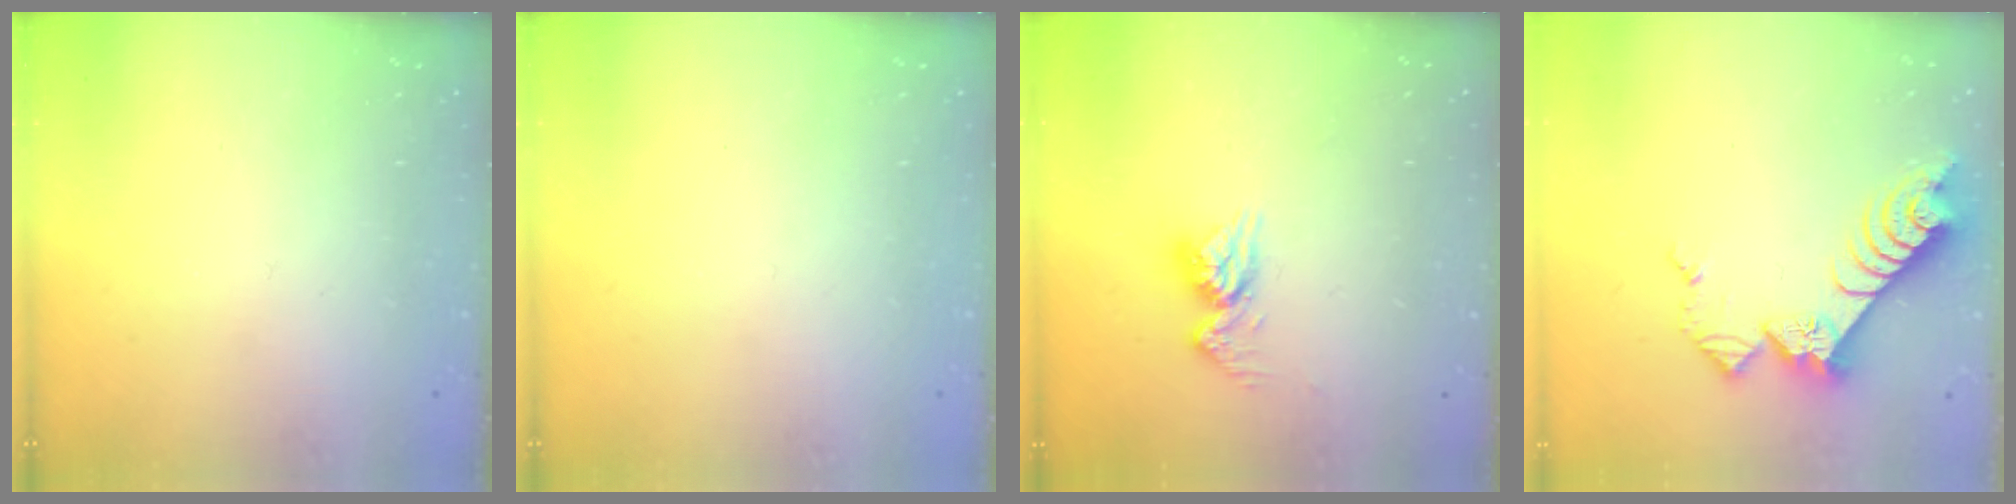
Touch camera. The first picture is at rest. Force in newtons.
{"total": 0.0}
{"total": 10.0, "press": 9.9, "slide": 0.8}
{"total": 9.9, "press": 9.8, "slide": 1.2}